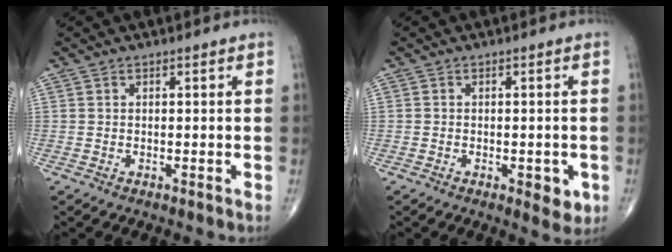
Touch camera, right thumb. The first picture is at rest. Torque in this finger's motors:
{"motor_torque": [0.47, 0.76, -0.06, -0.05, 0.13]}